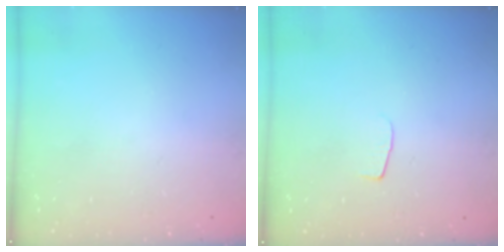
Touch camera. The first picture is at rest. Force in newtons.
{"total": 4.3, "press": 4.3, "slide": 0.4}